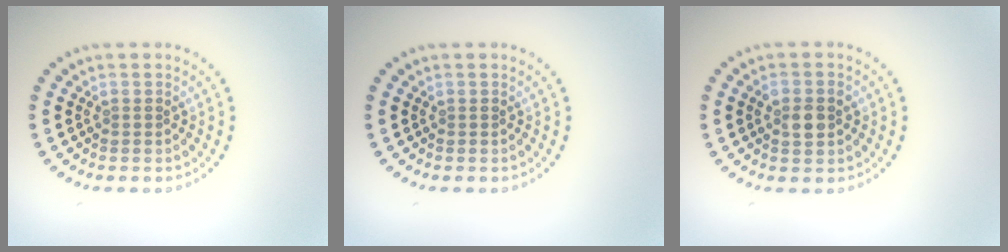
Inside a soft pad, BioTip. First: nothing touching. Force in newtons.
{"total": 0.0}
{"total": 2.6, "press": 2.5, "slide": 0.3}